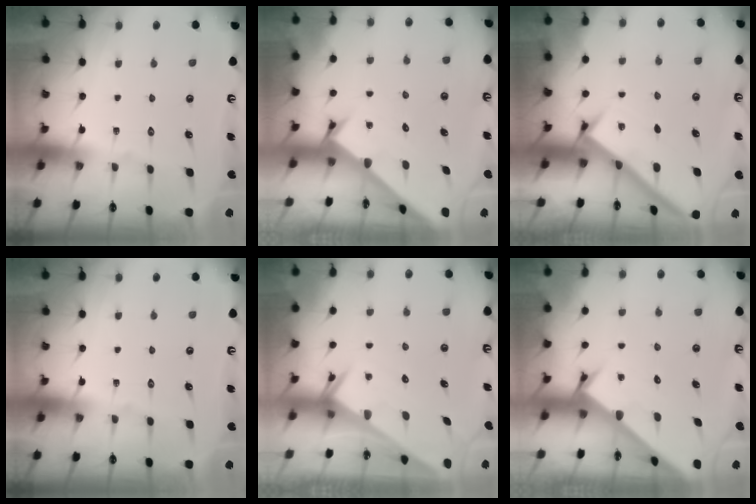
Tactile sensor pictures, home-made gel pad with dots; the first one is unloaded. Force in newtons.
{"total": 2.1, "press": 2.1, "slide": 0.2}
{"total": 2.7, "press": 2.7, "slide": 0.3}
{"total": 0.0}
{"total": 2.4, "press": 2.4, "slide": 0.2}
{"total": 2.1, "press": 2.1, "slide": 0.1}